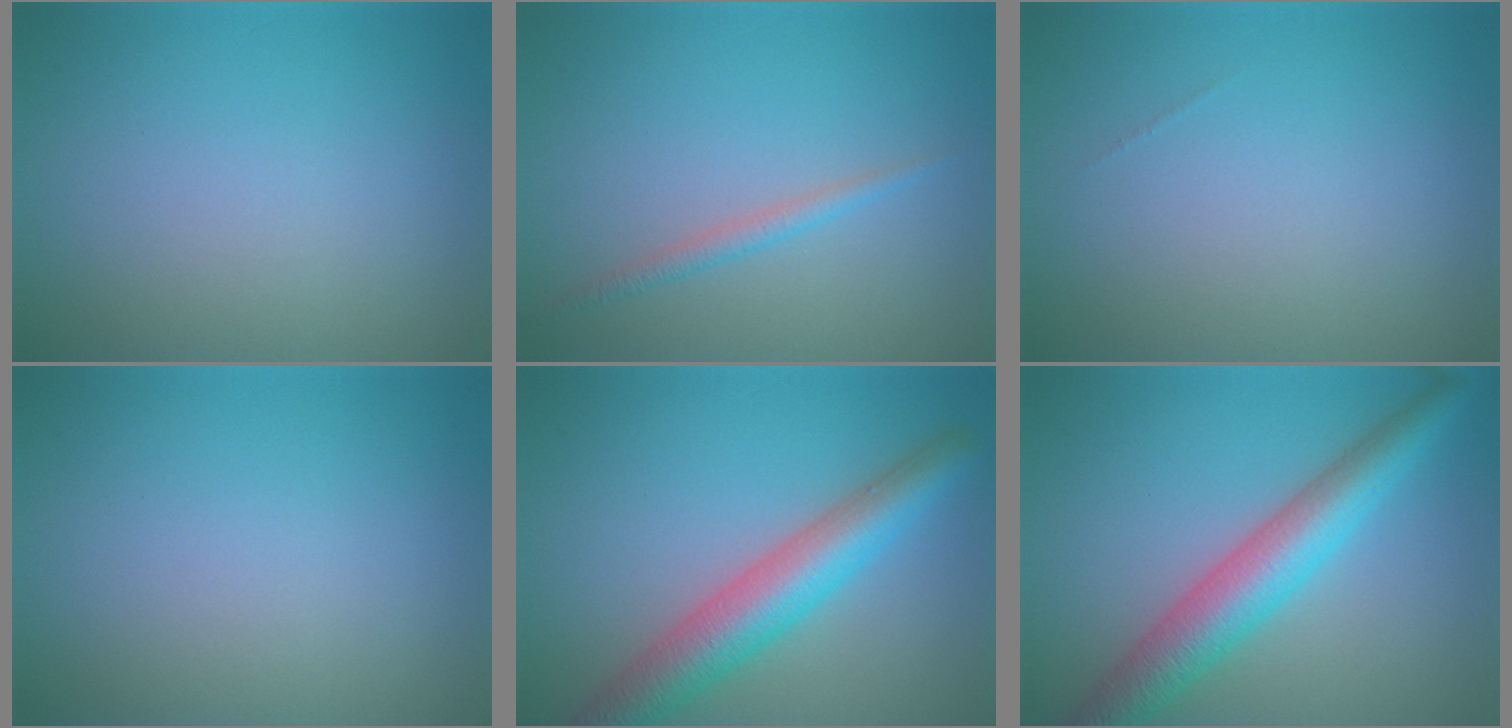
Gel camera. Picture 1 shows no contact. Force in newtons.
{"total": 1.4, "press": 1.4, "slide": 0.0}
{"total": 0.0}
{"total": 0.0}
{"total": 6.3, "press": 6.3, "slide": 0.1}
{"total": 6.4, "press": 6.4, "slide": 0.2}